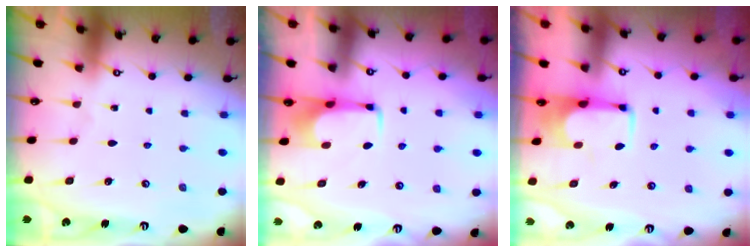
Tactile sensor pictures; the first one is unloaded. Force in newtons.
{"total": 1.6, "press": 1.5, "slide": 0.5}
{"total": 3.2, "press": 3.1, "slide": 0.5}